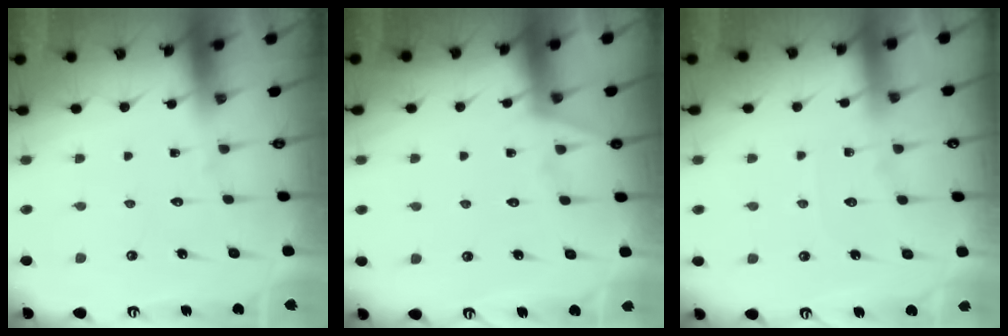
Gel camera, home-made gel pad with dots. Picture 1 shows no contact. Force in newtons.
{"total": 4.7, "press": 4.7, "slide": 0.6}
{"total": 3.4, "press": 3.4, "slide": 0.6}